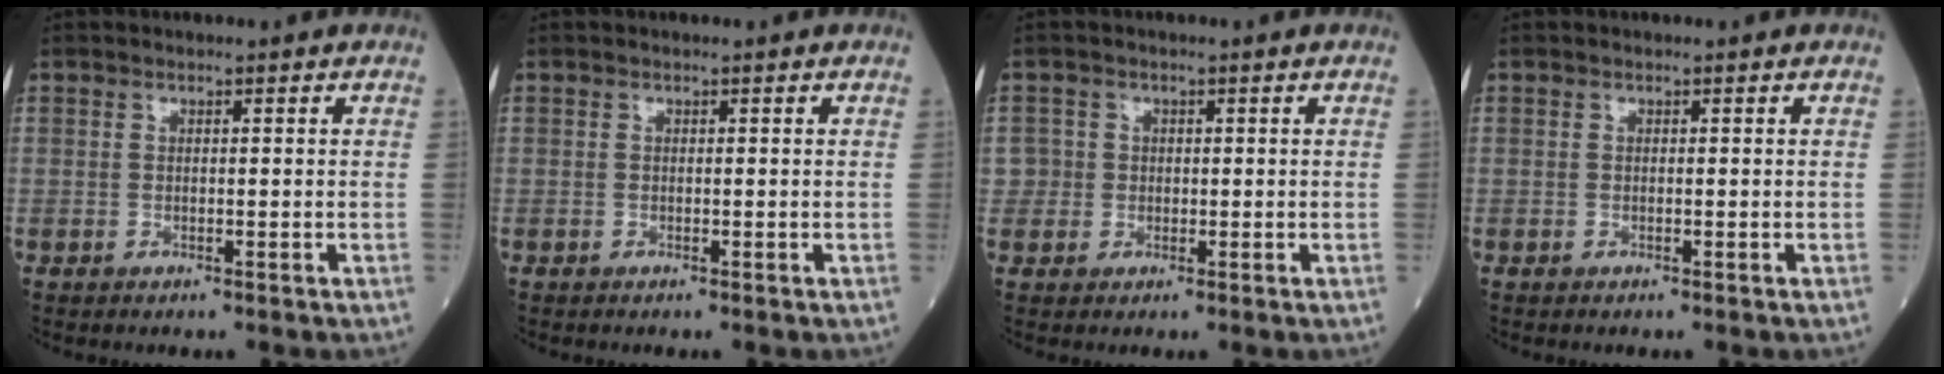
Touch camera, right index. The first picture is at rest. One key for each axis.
{"total": 0.0}
{"total": 2.2, "fx": 0.1, "fy": 2.2, "fz": -0.1, "tx": 0.017, "ty": 0.007, "tz": -0.002}
{"total": 0.0}